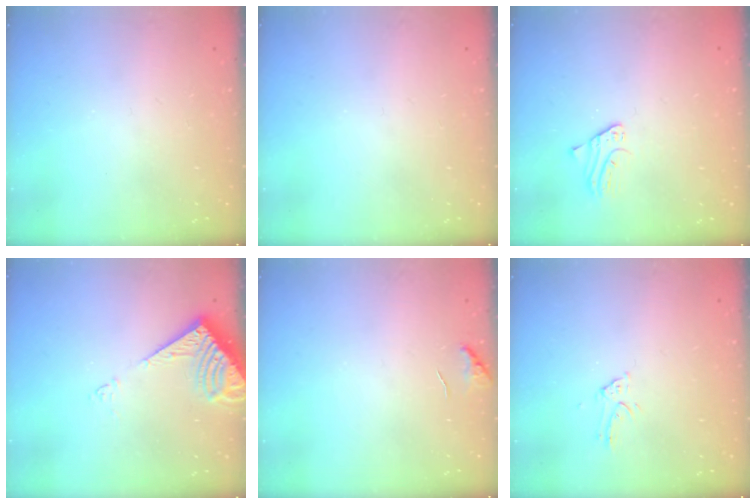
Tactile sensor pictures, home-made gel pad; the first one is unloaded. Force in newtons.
{"total": 0.0}
{"total": 1.9, "press": 1.9, "slide": 0.3}
{"total": 8.8, "press": 8.8, "slide": 0.9}
{"total": 6.8, "press": 6.8, "slide": 1.0}
{"total": 3.0, "press": 3.0, "slide": 0.1}